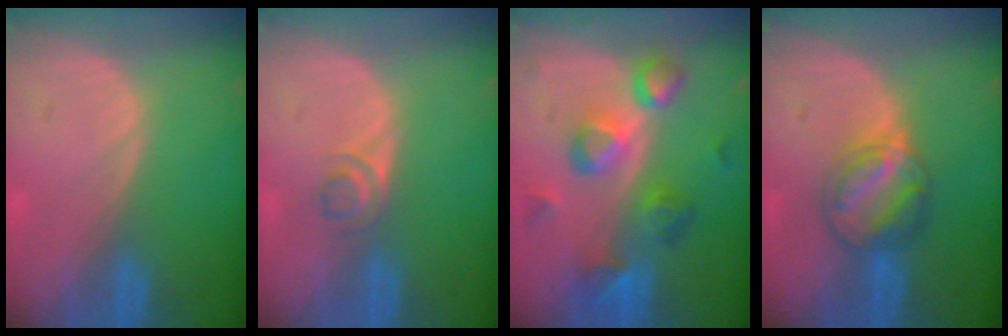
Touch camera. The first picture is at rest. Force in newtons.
{"total": 2.3, "press": 2.1, "slide": 1.0}
{"total": 9.4, "press": 8.4, "slide": 4.3}
{"total": 6.2, "press": 6.1, "slide": 1.3}